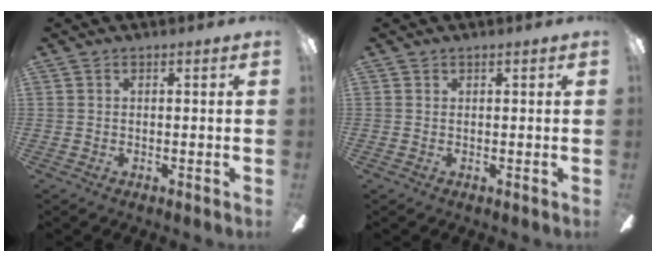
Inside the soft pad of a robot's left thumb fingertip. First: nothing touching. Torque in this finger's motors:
{"motor_torque": [0.00, 0.02, -0.14, -0.13, 0.00]}